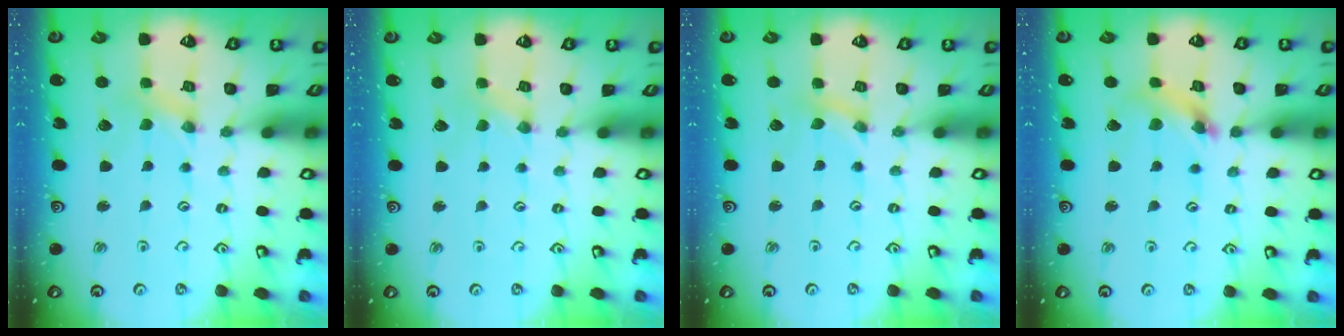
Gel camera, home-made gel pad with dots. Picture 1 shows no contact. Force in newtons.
{"total": 0.0}
{"total": 0.0}
{"total": 7.0, "press": 6.9, "slide": 0.6}